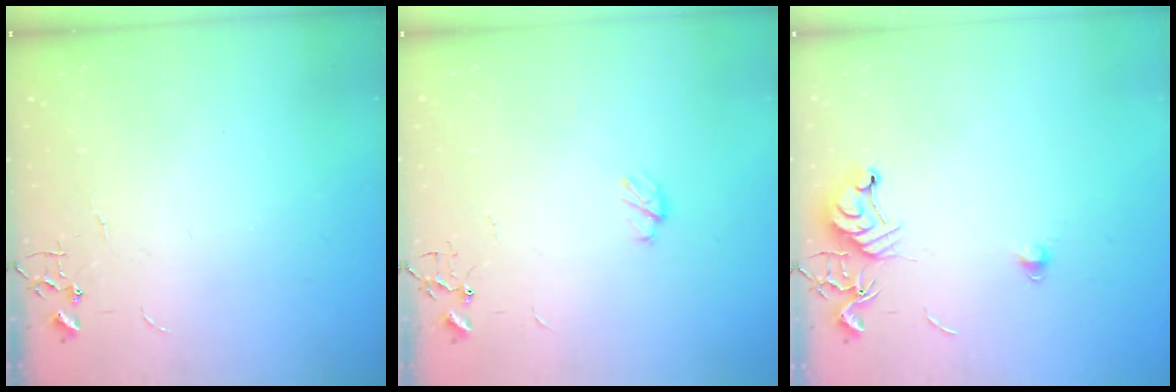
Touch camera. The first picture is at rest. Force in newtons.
{"total": 5.1, "press": 5.1, "slide": 0.5}
{"total": 8.3, "press": 8.3, "slide": 1.0}